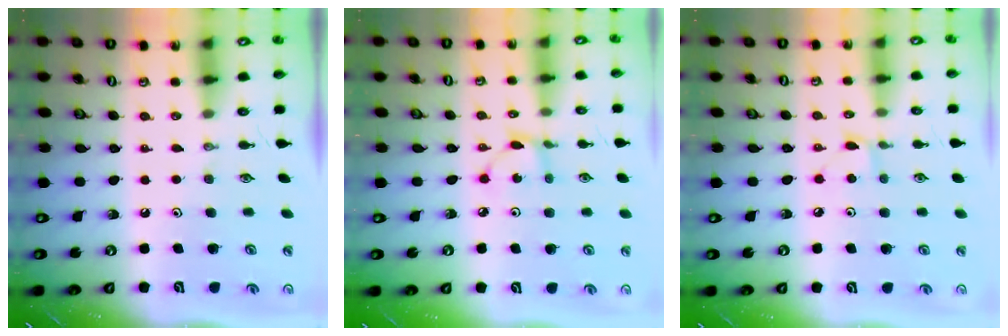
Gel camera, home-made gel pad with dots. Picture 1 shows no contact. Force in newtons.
{"total": 2.8, "press": 2.8, "slide": 0.1}
{"total": 4.7, "press": 4.6, "slide": 0.6}